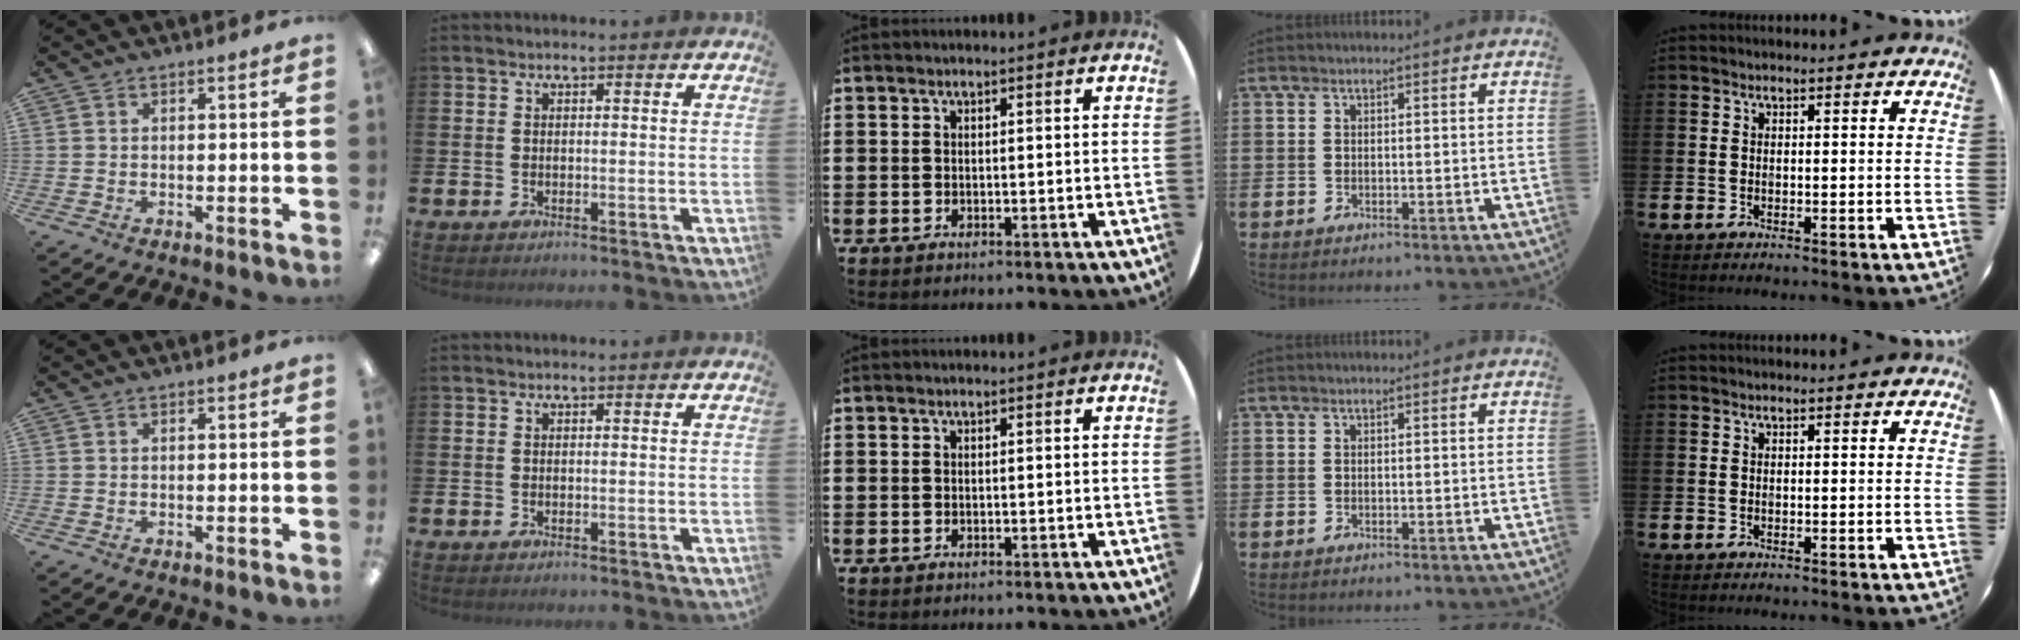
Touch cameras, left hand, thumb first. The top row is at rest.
{}